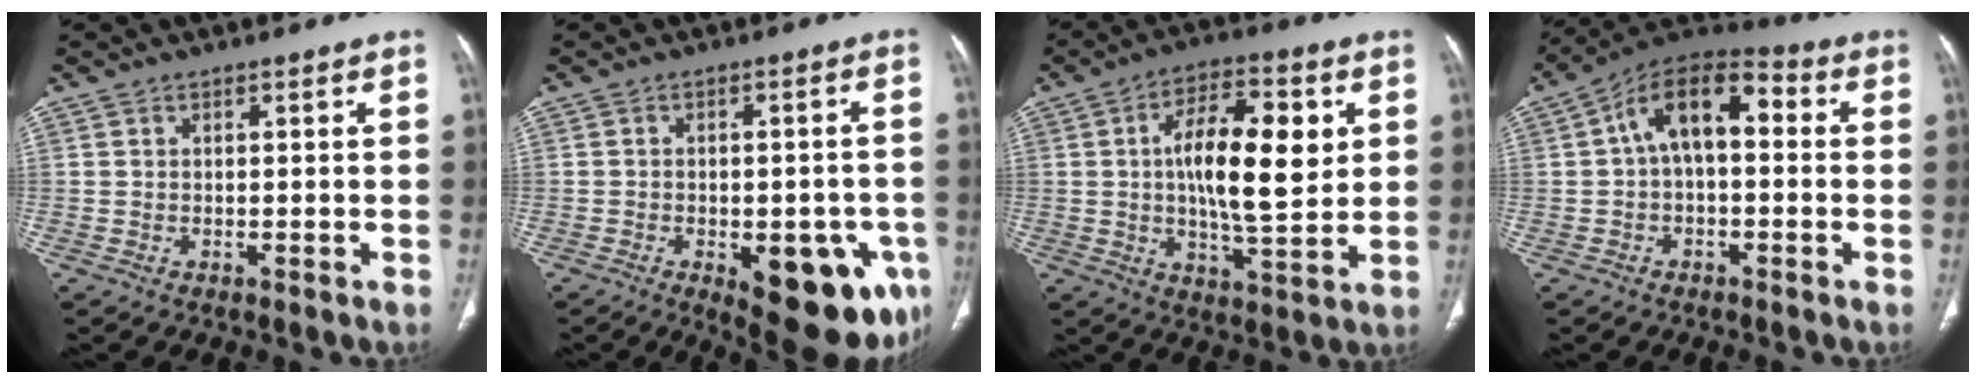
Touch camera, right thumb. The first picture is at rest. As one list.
[{"total": 17.1, "force": [-6.6, 7.8, 13.7], "torque": [-0.119, 0.010, -0.067]}, {"total": 16.4, "force": [2.9, 6.4, 14.8], "torque": [-0.226, -0.005, 0.045]}, {"total": 11.2, "force": [1.2, 6.1, 9.4], "torque": [-0.142, 0.039, 0.005]}]